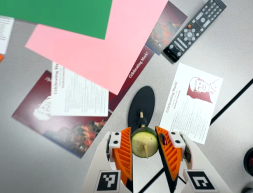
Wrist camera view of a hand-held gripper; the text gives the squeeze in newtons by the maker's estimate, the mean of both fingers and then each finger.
{"total": 10.4, "left": 10.2, "right": 10.6}